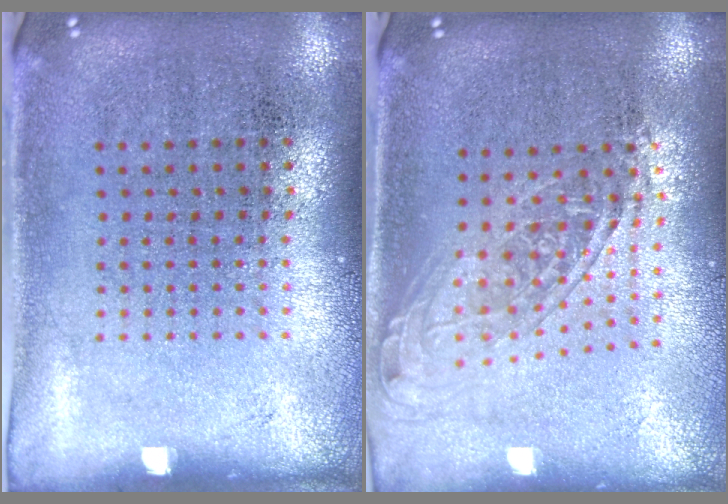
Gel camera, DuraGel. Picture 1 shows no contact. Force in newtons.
{"total": 1.5, "press": 1.3, "slide": 0.8}